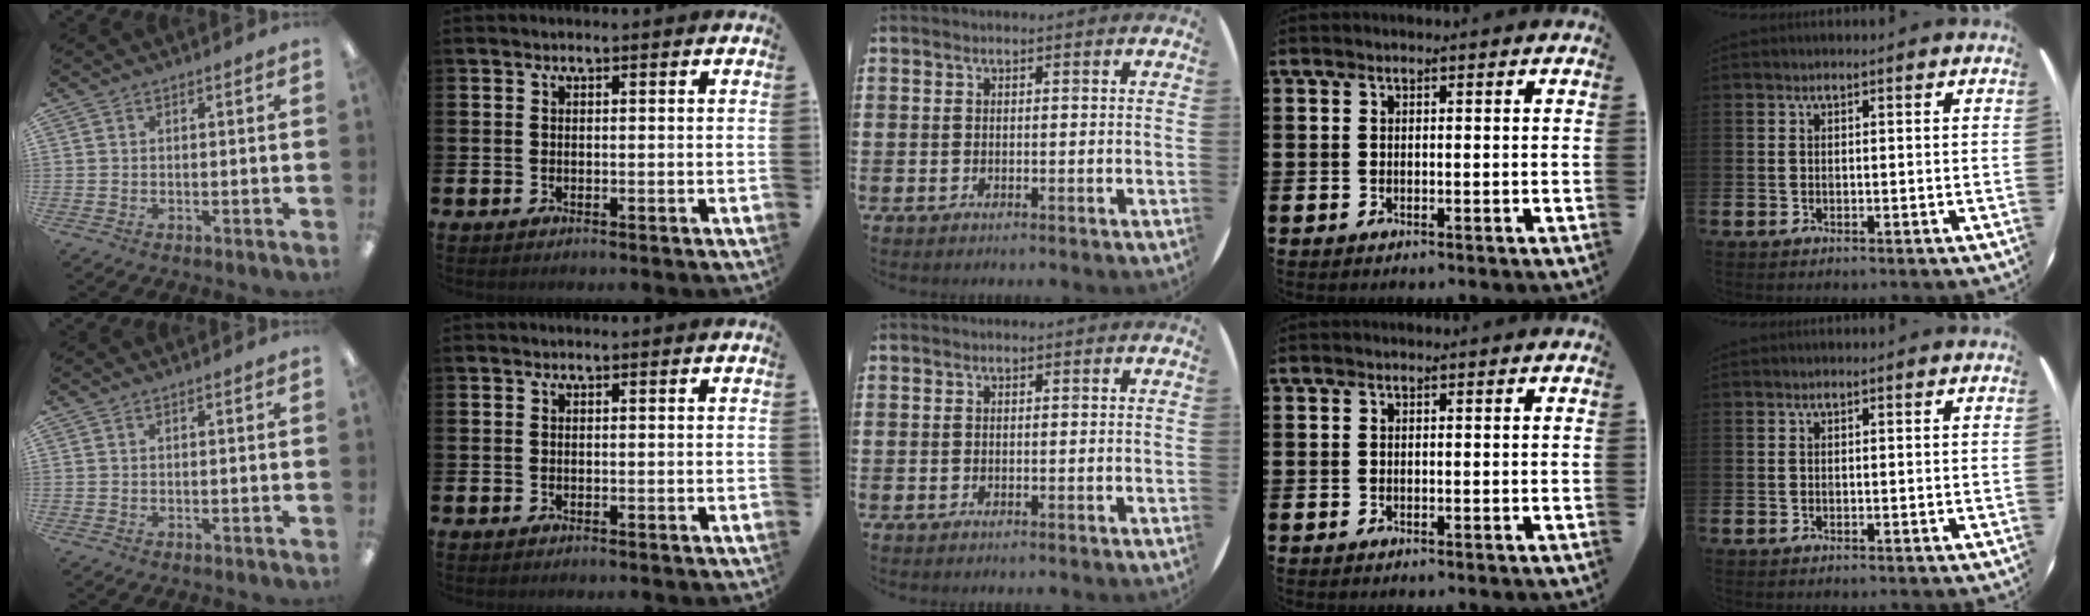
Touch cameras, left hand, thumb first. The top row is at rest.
{}